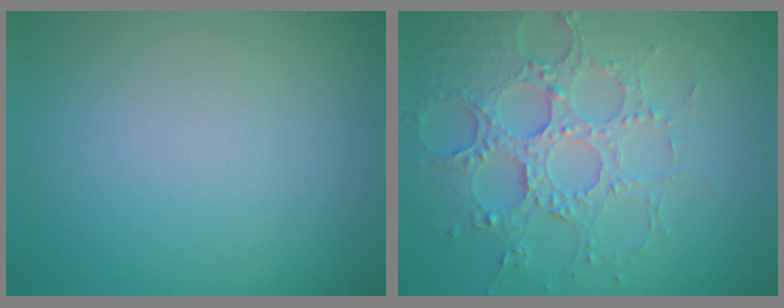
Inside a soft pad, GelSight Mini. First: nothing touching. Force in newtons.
{"total": 4.7, "press": 4.6, "slide": 1.0}